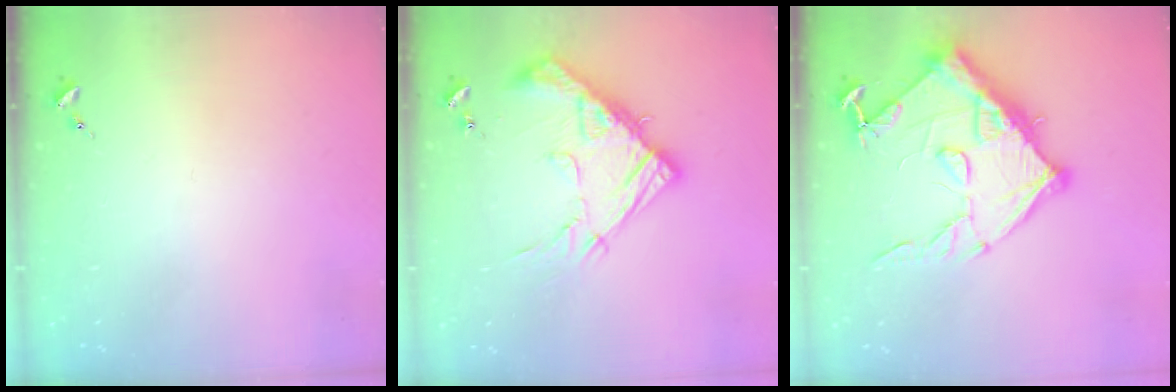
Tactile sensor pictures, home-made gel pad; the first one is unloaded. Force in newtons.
{"total": 15.9, "press": 15.9, "slide": 1.2}
{"total": 15.4, "press": 15.4, "slide": 1.0}